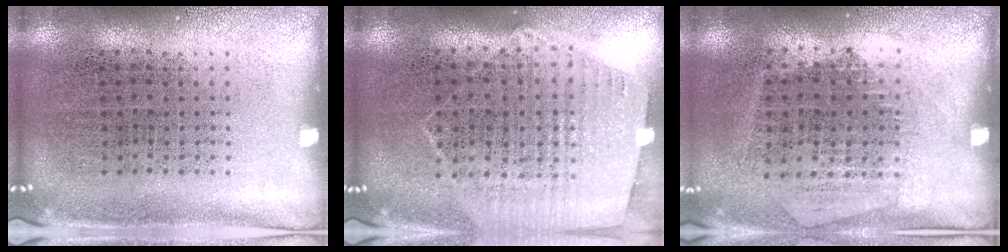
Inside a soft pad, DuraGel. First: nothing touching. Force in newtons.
{"total": 1.2, "press": 1.2, "slide": 0.4}
{"total": 1.2, "press": 1.1, "slide": 0.5}